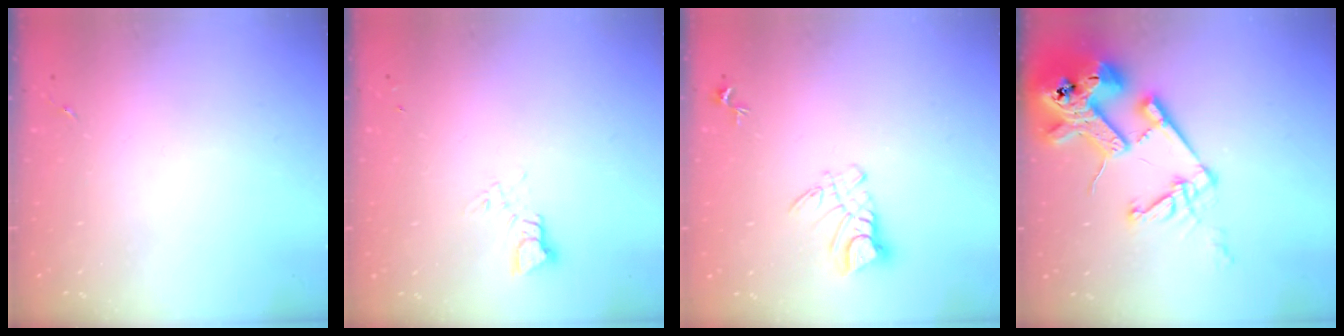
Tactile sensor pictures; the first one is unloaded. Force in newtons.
{"total": 3.8, "press": 3.8, "slide": 0.3}
{"total": 8.0, "press": 8.0, "slide": 0.7}
{"total": 21.7, "press": 21.5, "slide": 2.7}